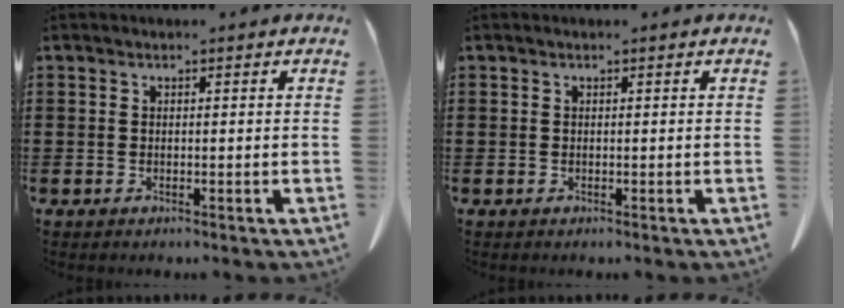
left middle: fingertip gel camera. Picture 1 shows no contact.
{"total": 0.0}